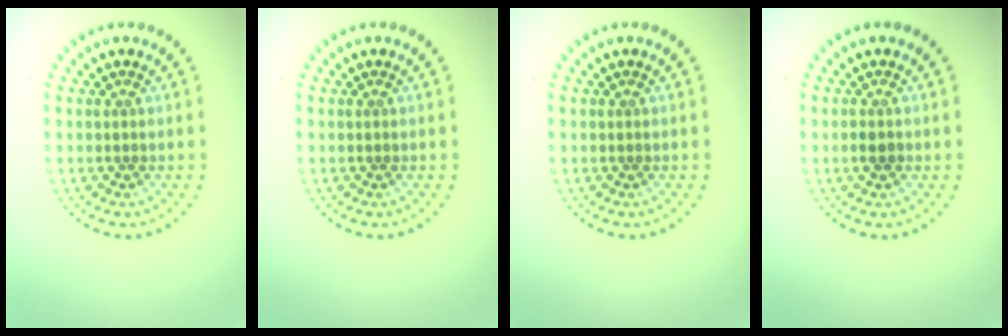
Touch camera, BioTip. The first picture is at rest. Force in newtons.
{"total": 0.0}
{"total": 0.0}
{"total": 1.2, "press": 1.1, "slide": 0.3}